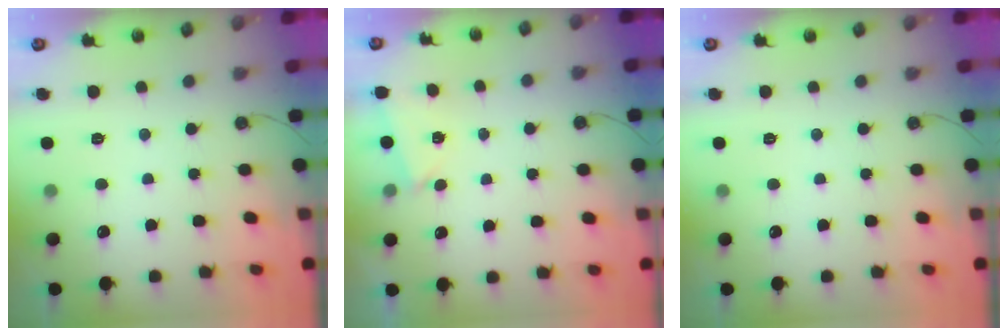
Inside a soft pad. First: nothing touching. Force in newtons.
{"total": 2.1, "press": 0.8, "slide": 1.9}
{"total": 0.0}